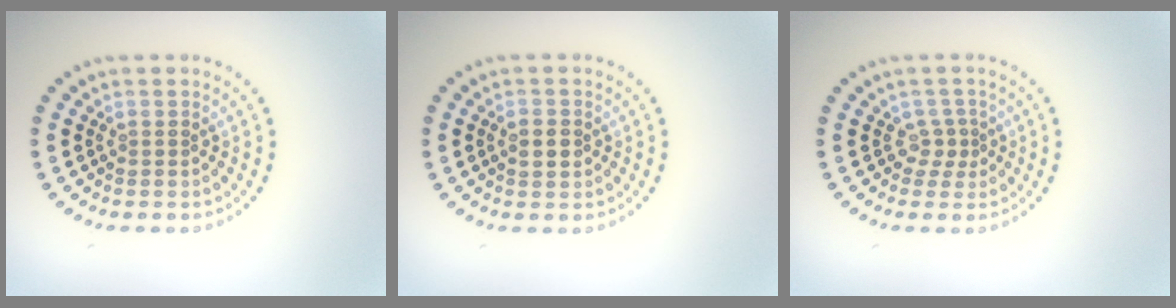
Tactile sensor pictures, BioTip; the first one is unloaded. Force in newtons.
{"total": 1.6, "press": 1.6, "slide": 0.0}
{"total": 1.6, "press": 1.0, "slide": 1.2}